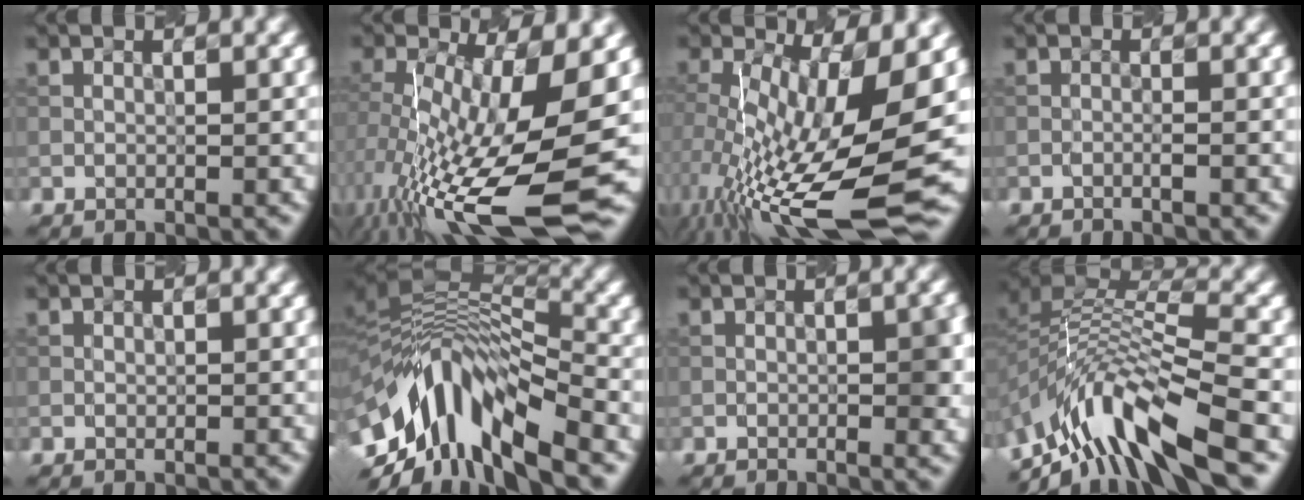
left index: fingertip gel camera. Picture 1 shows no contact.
{"total": 15.2, "force": [-3.8, 4.7, 14.0], "torque": [-0.264, -0.020, -0.063]}
{"total": 15.2, "force": [-2.2, 4.9, 14.2], "torque": [-0.256, -0.021, -0.033]}
{"total": 0.6, "force": [-0.4, 0.1, 0.4], "torque": [-0.003, 0.005, -0.012]}
{"total": 0.0}
{"total": 12.3, "force": [-4.5, 5.0, 10.4], "torque": [-0.180, 0.023, -0.075]}
{"total": 2.4, "force": [-0.6, 0.9, 2.1], "torque": [-0.026, 0.003, -0.010]}
{"total": 10.3, "force": [-6.1, 3.4, 7.6], "torque": [-0.136, 0.012, -0.116]}